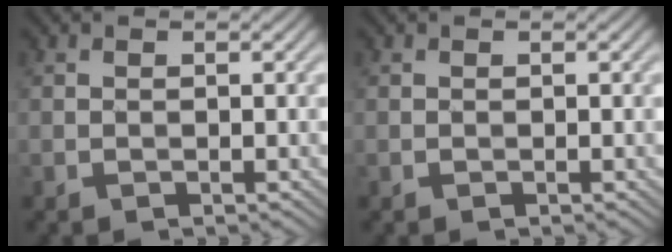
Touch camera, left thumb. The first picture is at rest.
{"total": 0.0}